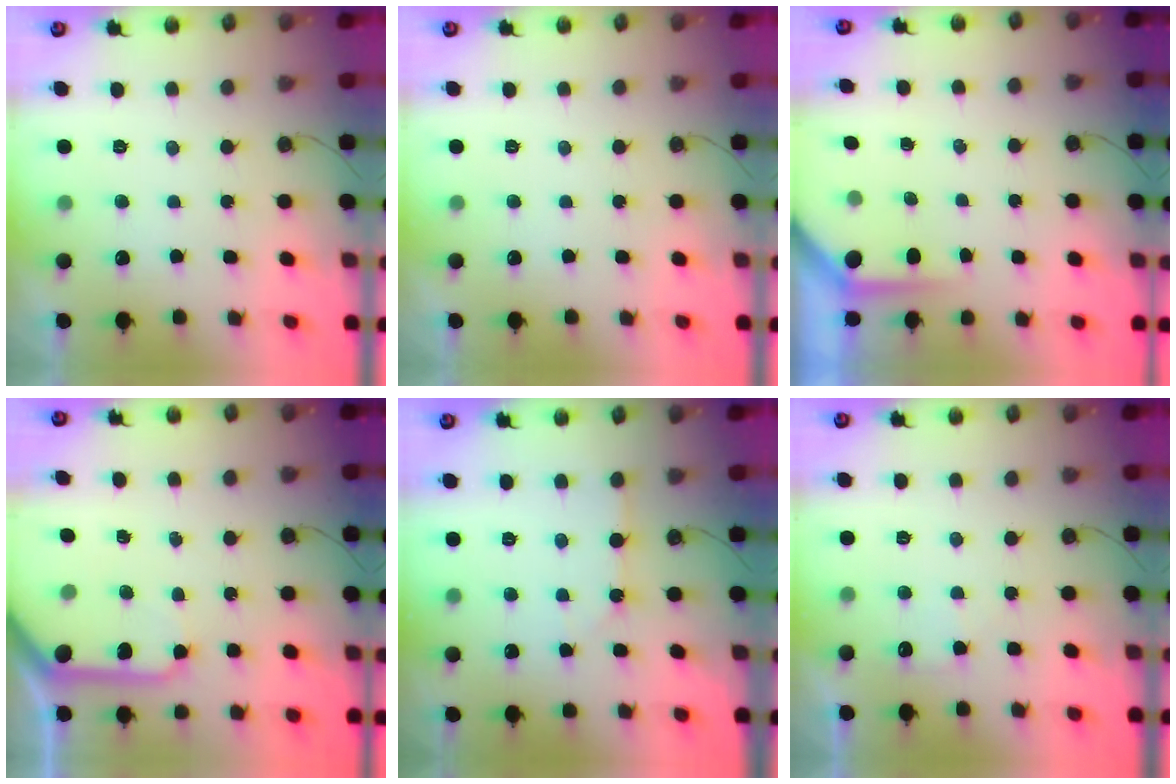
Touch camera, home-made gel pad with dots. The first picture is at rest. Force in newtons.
{"total": 0.0}
{"total": 3.3, "press": 3.3, "slide": 0.3}
{"total": 10.3, "press": 10.3, "slide": 1.0}
{"total": 3.8, "press": 3.8, "slide": 0.6}
{"total": 4.0, "press": 3.9, "slide": 0.7}